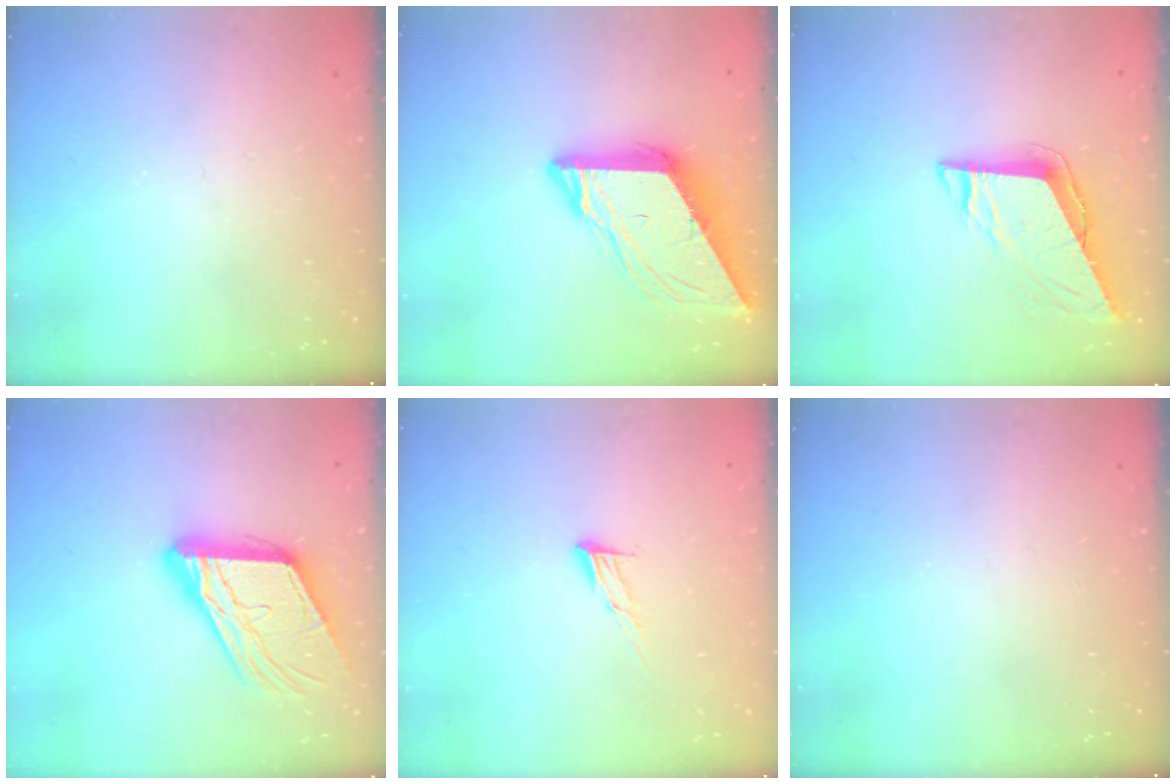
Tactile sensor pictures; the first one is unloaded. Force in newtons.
{"total": 9.3, "press": 9.2, "slide": 0.8}
{"total": 8.4, "press": 8.4, "slide": 0.9}
{"total": 18.3, "press": 18.2, "slide": 1.8}
{"total": 7.2, "press": 7.1, "slide": 1.2}
{"total": 0.0}